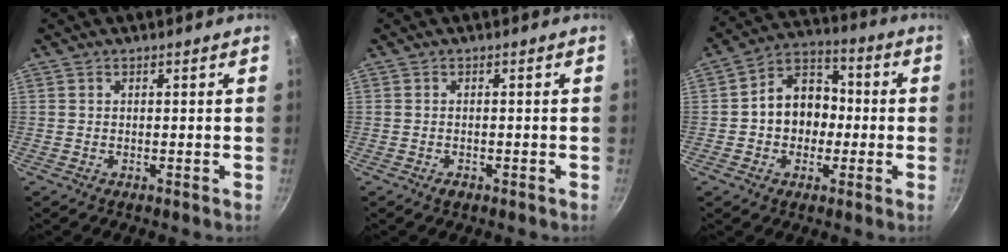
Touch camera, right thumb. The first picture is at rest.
{"total": 1.3, "force": [-0.8, 0.7, 0.8], "torque": [-0.014, 0.004, -0.013]}
{"total": 11.8, "force": [-0.8, 9.4, 7.0], "torque": [-0.061, 0.034, -0.029]}